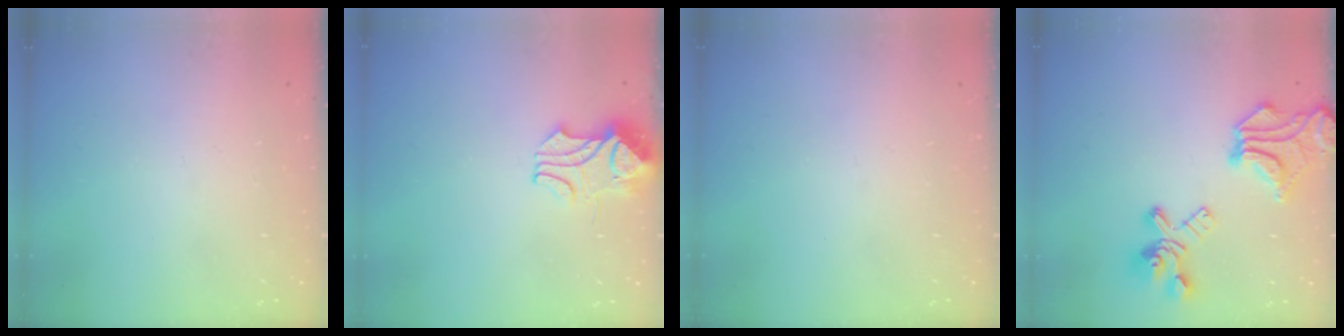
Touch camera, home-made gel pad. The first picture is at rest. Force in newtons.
{"total": 2.1, "press": 1.9, "slide": 0.9}
{"total": 0.0}
{"total": 14.7, "press": 14.4, "slide": 3.0}